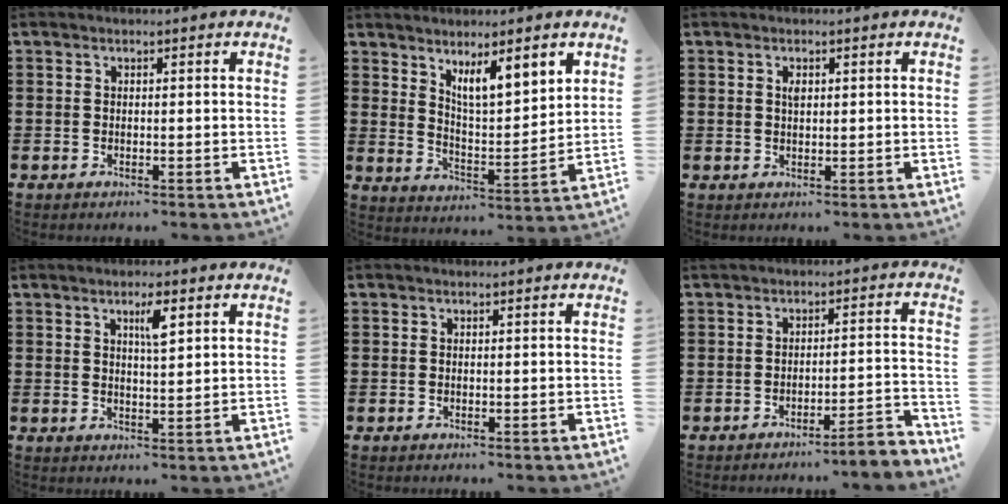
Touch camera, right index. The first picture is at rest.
{"total": 6.5, "force": [4.6, 1.5, 4.2], "torque": [-0.080, -0.016, 0.079]}
{"total": 1.3, "force": [0.4, 0.6, 1.1], "torque": [-0.023, 0.005, 0.006]}
{"total": 3.6, "force": [1.7, 0.8, 3.0], "torque": [-0.048, 0.001, 0.024]}
{"total": 0.0}
{"total": 3.8, "force": [-3.4, -0.2, 1.7], "torque": [-0.030, -0.010, -0.069]}